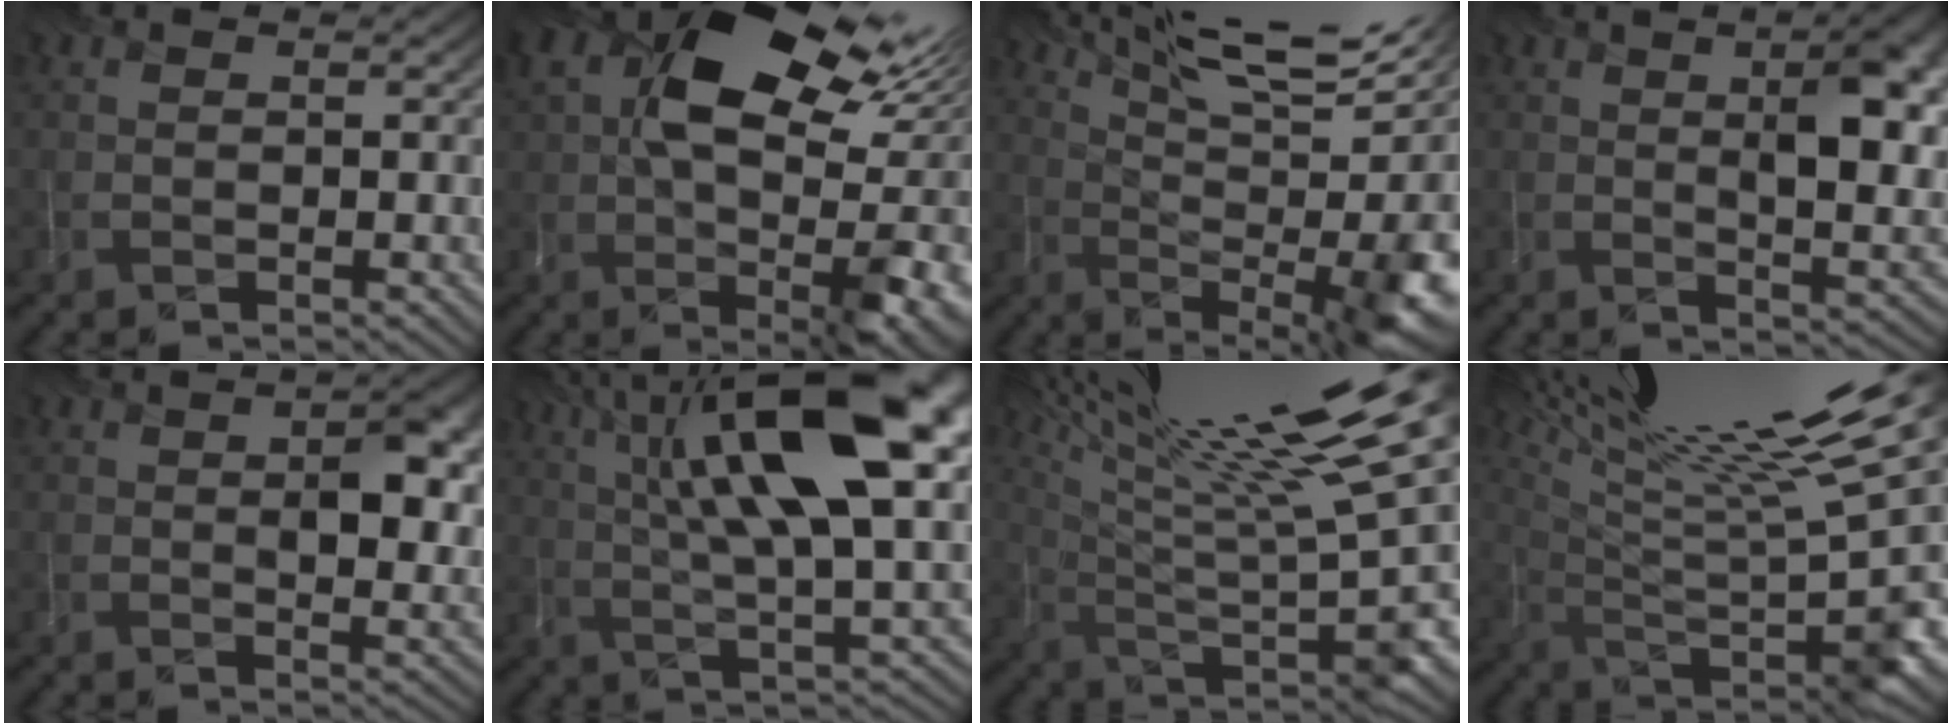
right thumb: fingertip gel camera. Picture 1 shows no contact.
{"total": 17.5, "force": [4.2, 9.3, 14.3], "torque": [-0.222, 0.012, 0.081]}
{"total": 18.1, "force": [6.5, 5.7, 15.9], "torque": [-0.237, 0.034, 0.133]}
{"total": 11.3, "force": [2.0, 4.3, 10.2], "torque": [-0.108, 0.013, 0.020]}
{"total": 6.8, "force": [0.9, 2.9, 6.1], "torque": [-0.086, 0.000, 0.021]}
{"total": 17.4, "force": [5.8, 5.7, 15.4], "torque": [-0.277, 0.025, 0.102]}
{"total": 20.7, "force": [10.0, 4.1, 17.6], "torque": [-0.225, 0.035, 0.179]}
{"total": 18.5, "force": [8.1, 4.0, 16.2], "torque": [-0.221, 0.032, 0.156]}